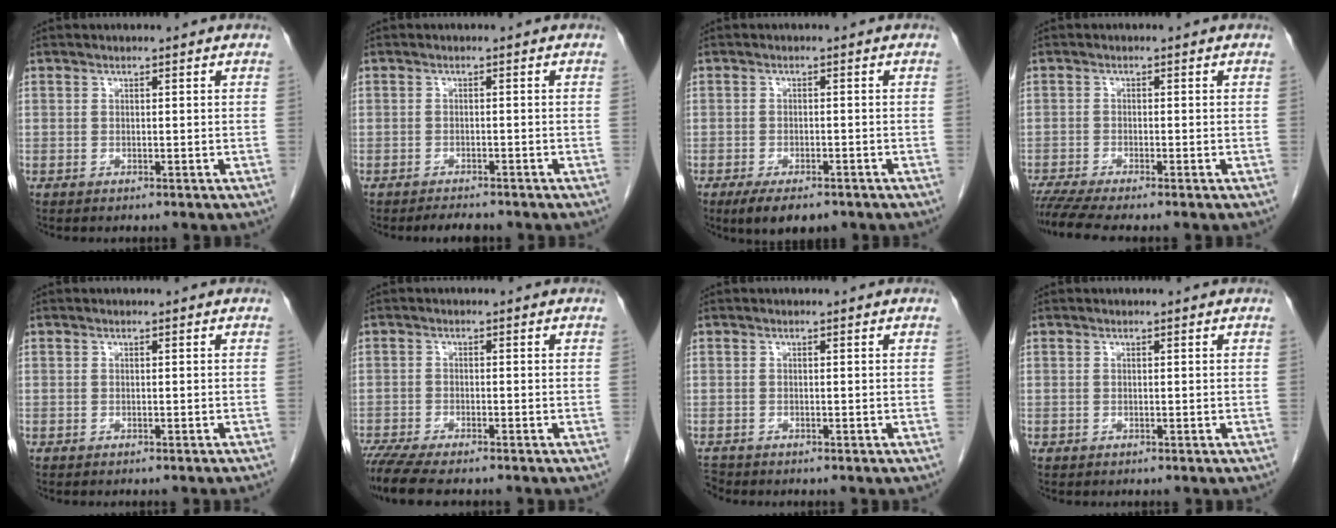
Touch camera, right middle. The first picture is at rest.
{"total": 2.6, "force": [-2.3, 0.5, 0.9], "torque": [-0.019, -0.007, -0.033]}
{"total": 6.0, "force": [-4.3, 2.2, 3.6], "torque": [-0.060, -0.010, -0.064]}
{"total": 4.9, "force": [-4.2, -0.6, 2.4], "torque": [-0.040, -0.014, -0.074]}
{"total": 1.4, "force": [-1.2, -0.2, 0.6], "torque": [-0.002, 0.005, -0.014]}
{"total": 7.7, "force": [-6.4, 1.1, 4.0], "torque": [-0.065, -0.015, -0.106]}
{"total": 1.2, "force": [-1.1, 0.1, -0.2], "torque": [0.001, -0.008, -0.020]}
{"total": 0.0}